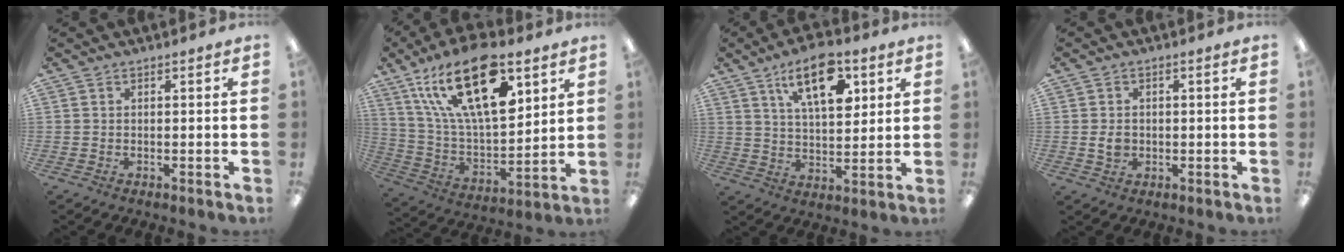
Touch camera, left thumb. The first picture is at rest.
{"total": 25.3, "force": [13.6, 10.8, 18.3], "torque": [-0.348, -0.062, 0.230]}
{"total": 14.3, "force": [7.5, 6.7, 10.2], "torque": [-0.151, -0.025, 0.125]}
{"total": 3.3, "force": [-0.2, 2.5, 2.1], "torque": [-0.038, 0.006, -0.004]}